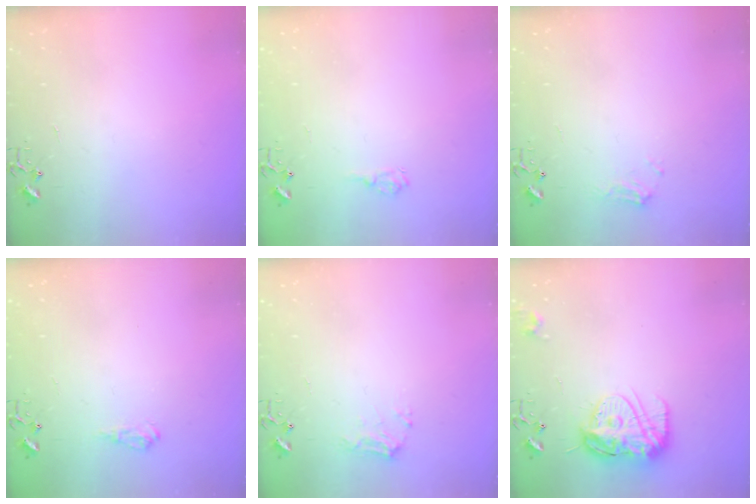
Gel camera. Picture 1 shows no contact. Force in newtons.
{"total": 6.8, "press": 6.8, "slide": 0.9}
{"total": 7.2, "press": 7.2, "slide": 0.8}
{"total": 8.2, "press": 8.2, "slide": 0.9}
{"total": 9.0, "press": 8.9, "slide": 0.9}
{"total": 14.9, "press": 14.8, "slide": 1.2}